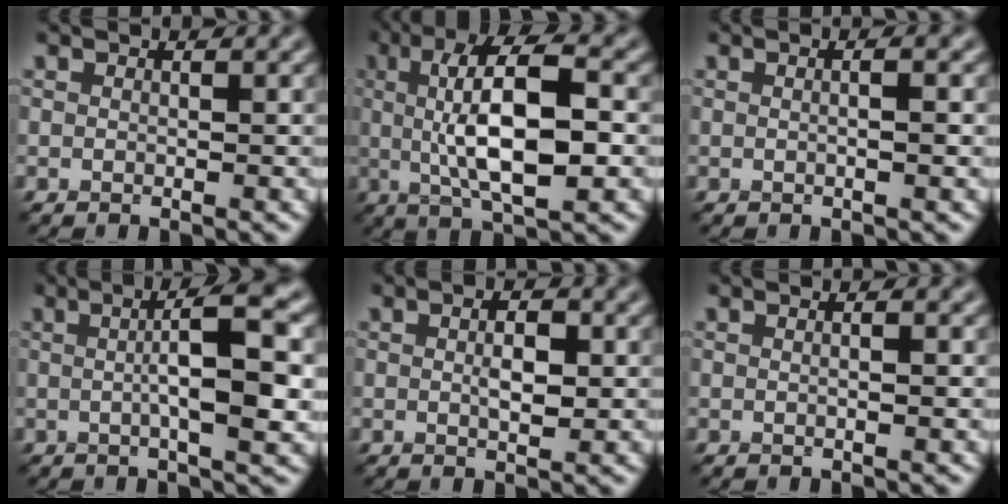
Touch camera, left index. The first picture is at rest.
{"total": 10.0, "force": [0.6, 3.3, 9.4], "torque": [-0.150, 0.013, 0.005]}
{"total": 2.7, "force": [0.4, 1.1, 2.4], "torque": [-0.010, 0.006, -0.011]}
{"total": 7.5, "force": [0.5, 1.5, 7.3], "torque": [-0.101, 0.008, 0.004]}
{"total": 2.7, "force": [0.2, 1.1, 2.5], "torque": [-0.045, 0.001, 0.002]}
{"total": 1.6, "force": [0.3, 0.6, 1.4], "torque": [-0.005, -0.006, -0.006]}